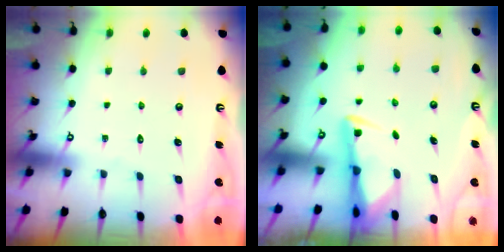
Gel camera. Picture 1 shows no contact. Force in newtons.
{"total": 2.9, "press": 2.9, "slide": 0.5}